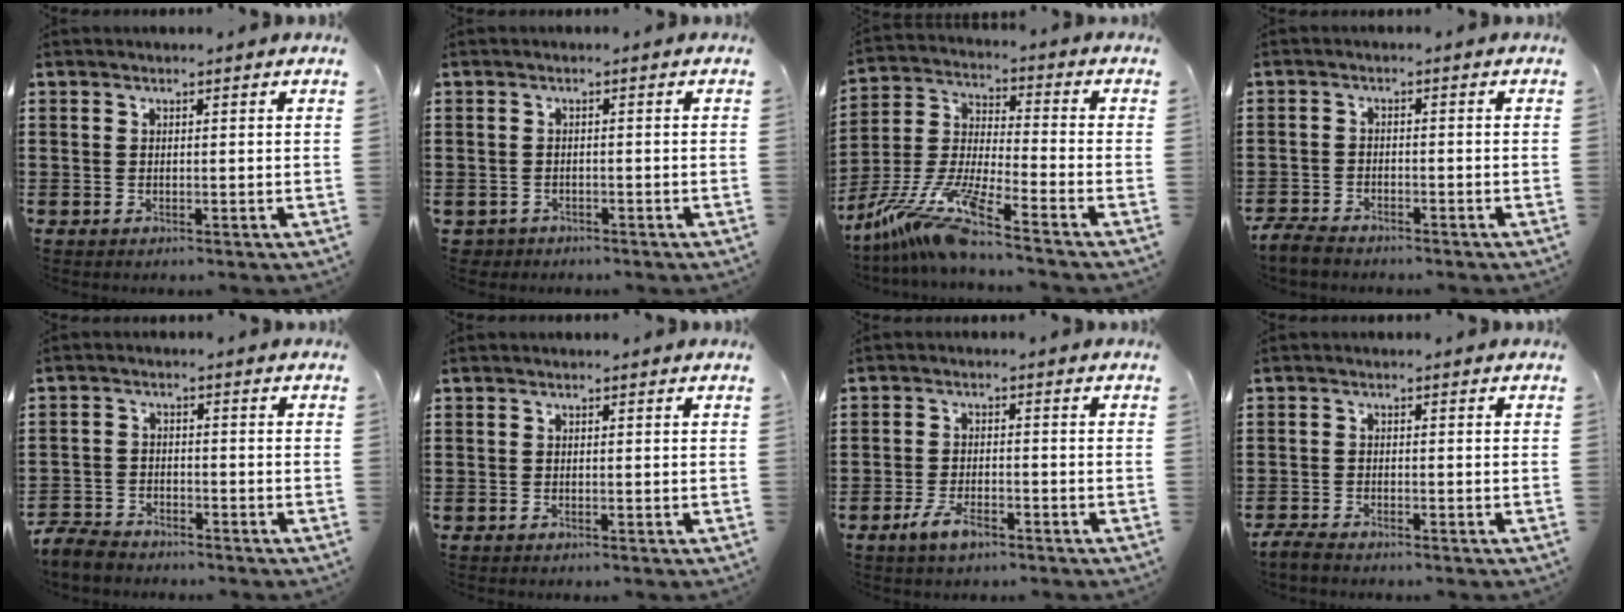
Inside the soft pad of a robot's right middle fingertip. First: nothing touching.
{"total": 1.5, "force": [-1.3, 0.6, -0.2], "torque": [-0.005, 0.001, -0.030]}
{"total": 11.2, "force": [-9.1, -0.2, 6.5], "torque": [-0.157, -0.012, -0.191]}
{"total": 3.3, "force": [-3.1, 0.9, 0.7], "torque": [-0.030, 0.000, -0.067]}
{"total": 4.5, "force": [-4.3, 1.2, 0.6], "torque": [-0.033, 0.000, -0.093]}
{"total": 0.0}
{"total": 4.2, "force": [-2.7, 1.7, 2.7], "torque": [-0.067, -0.001, -0.056]}
{"total": 2.3, "force": [-2.2, 0.6, 0.6], "torque": [-0.022, 0.004, -0.046]}